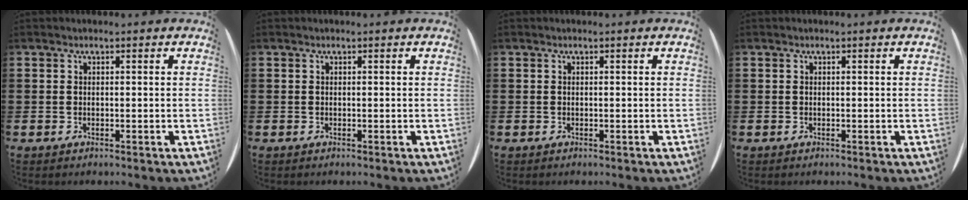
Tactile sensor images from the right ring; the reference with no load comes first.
{"total": 0.0}
{"total": 0.0}
{"total": 0.0}